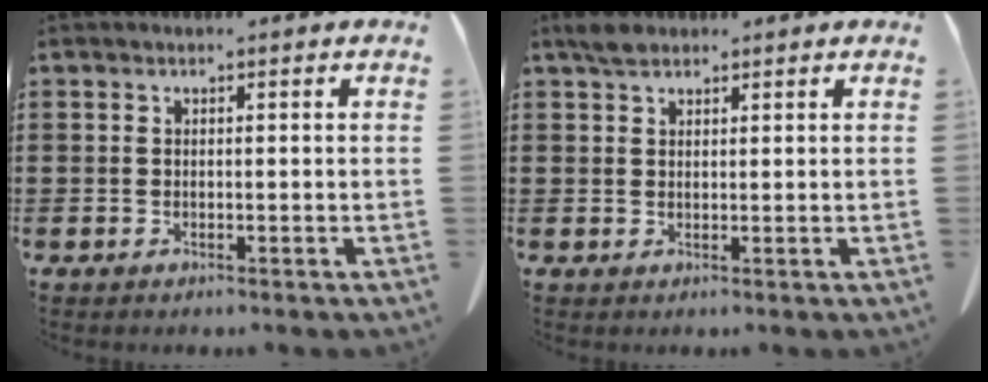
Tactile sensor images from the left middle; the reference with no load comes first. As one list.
[{"total": 2.3, "force": [1.9, 1.0, 1.0], "torque": [-0.025, 0.002, 0.037]}]